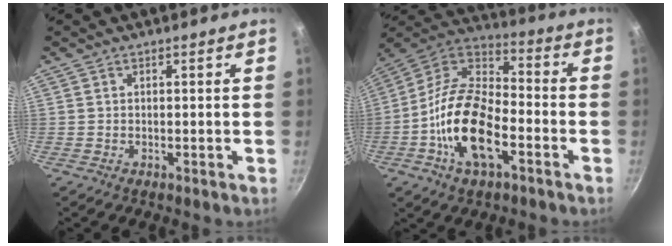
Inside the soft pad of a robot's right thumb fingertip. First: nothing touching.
{"total": 18.7, "force": [-6.2, 9.5, 14.9], "torque": [-0.265, 0.040, -0.133]}